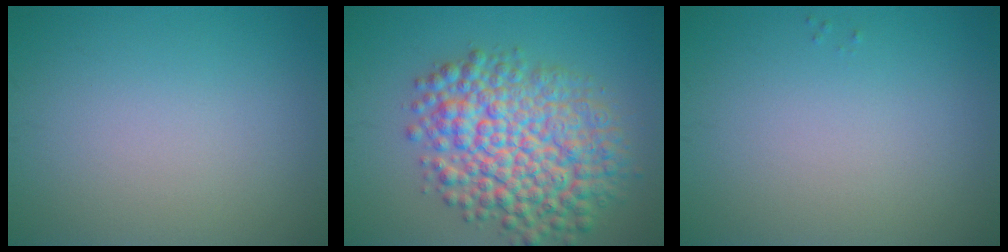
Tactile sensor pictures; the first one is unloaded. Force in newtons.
{"total": 9.7, "press": 9.7, "slide": 0.3}
{"total": 0.0}